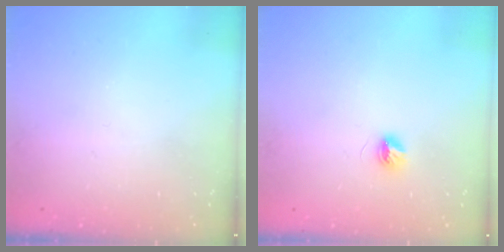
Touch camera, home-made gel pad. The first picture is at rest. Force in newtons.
{"total": 4.0, "press": 3.9, "slide": 0.5}